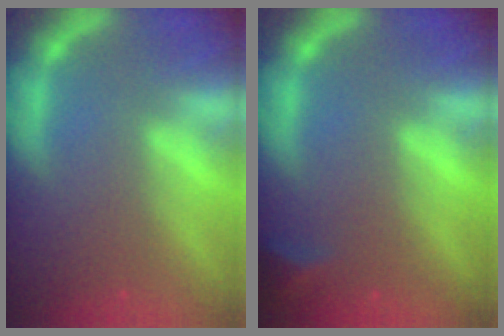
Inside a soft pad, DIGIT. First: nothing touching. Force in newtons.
{"total": 2.4}